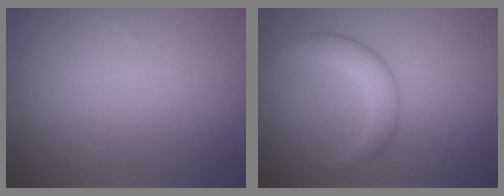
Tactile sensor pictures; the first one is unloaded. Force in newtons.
{"total": 3.4, "press": 3.4, "slide": 0.1}